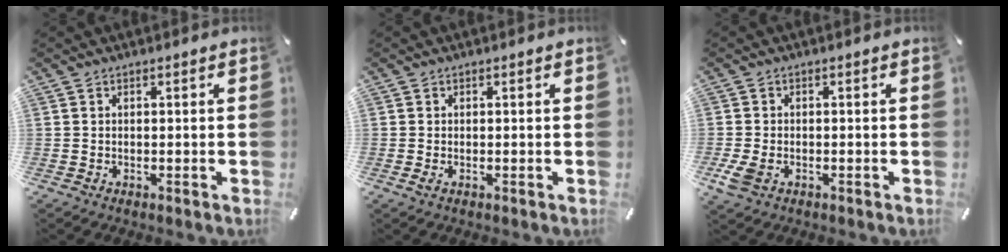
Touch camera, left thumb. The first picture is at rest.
{"total": 0.7, "force": [-0.1, 0.2, 0.6], "torque": [-0.010, -0.001, -0.002]}
{"total": 4.0, "force": [-1.5, 2.7, 2.5], "torque": [-0.075, -0.007, -0.033]}